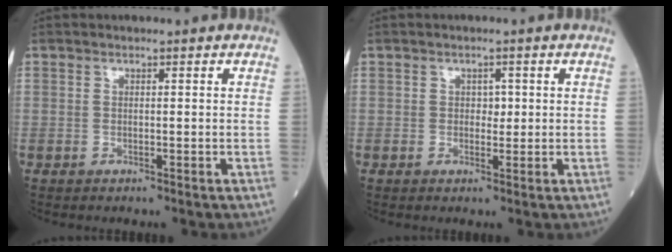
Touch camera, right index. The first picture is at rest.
{"total": 1.5, "force": [0.2, 1.1, 1.1], "torque": [-0.008, 0.002, 0.002]}